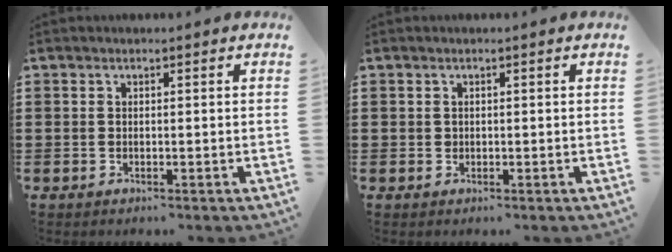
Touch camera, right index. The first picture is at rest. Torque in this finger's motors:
{"motor_torque": [1.10, 1.04, -0.01, 0.01]}